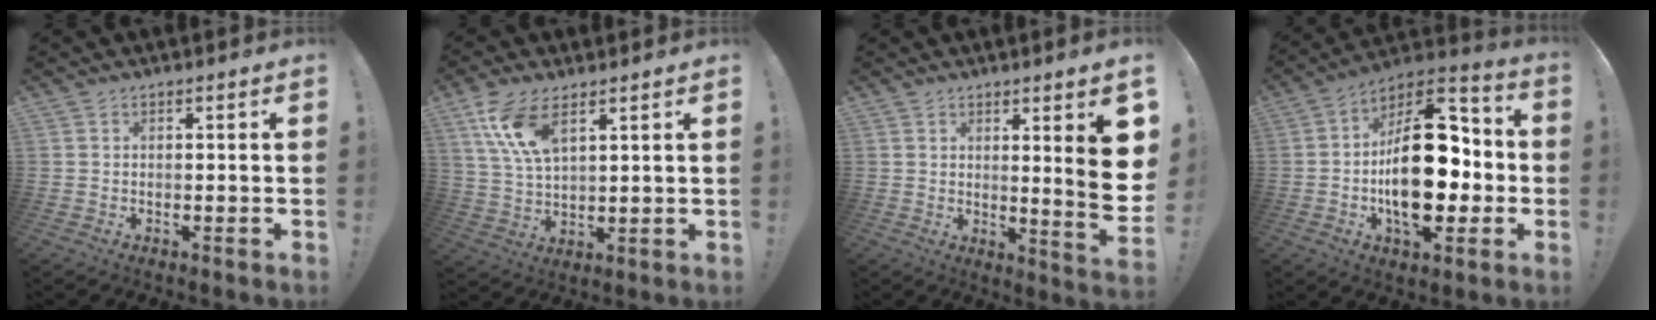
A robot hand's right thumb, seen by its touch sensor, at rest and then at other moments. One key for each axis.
{"total": 11.2, "fx": 6.6, "fy": 4.7, "fz": 7.8, "tx": -0.158, "ty": -0.026, "tz": 0.121}
{"total": 11.9, "fx": 2.5, "fy": 0.8, "fz": 11.6, "tx": -0.148, "ty": -0.036, "tz": 0.032}
{"total": 25.1, "fx": -2.1, "fy": 14.2, "fz": 20.6, "tx": -0.332, "ty": 0.019, "tz": -0.027}